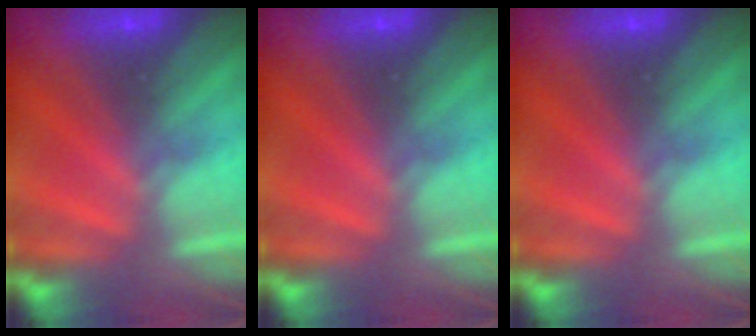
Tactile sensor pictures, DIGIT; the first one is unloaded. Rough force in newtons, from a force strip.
{"total": 0.0}
{"total": 0.0}